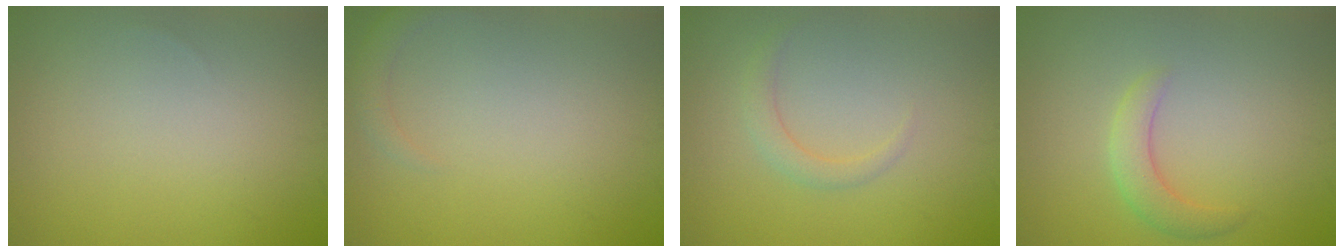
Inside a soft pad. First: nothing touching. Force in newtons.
{"total": 1.3, "press": 1.3, "slide": 0.2}
{"total": 1.5, "press": 1.5, "slide": 0.1}
{"total": 2.4, "press": 2.4, "slide": 0.1}